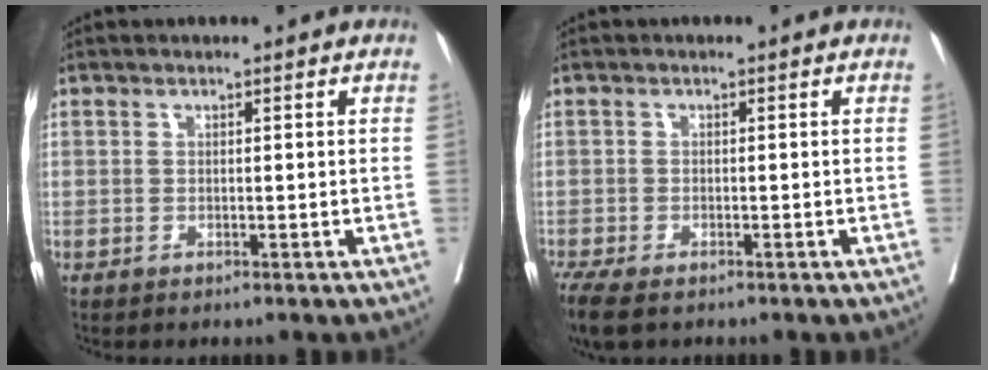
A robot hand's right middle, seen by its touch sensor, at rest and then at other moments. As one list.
[{"total": 5.8, "force": [-4.3, 2.0, 3.3], "torque": [-0.072, -0.018, -0.076]}]